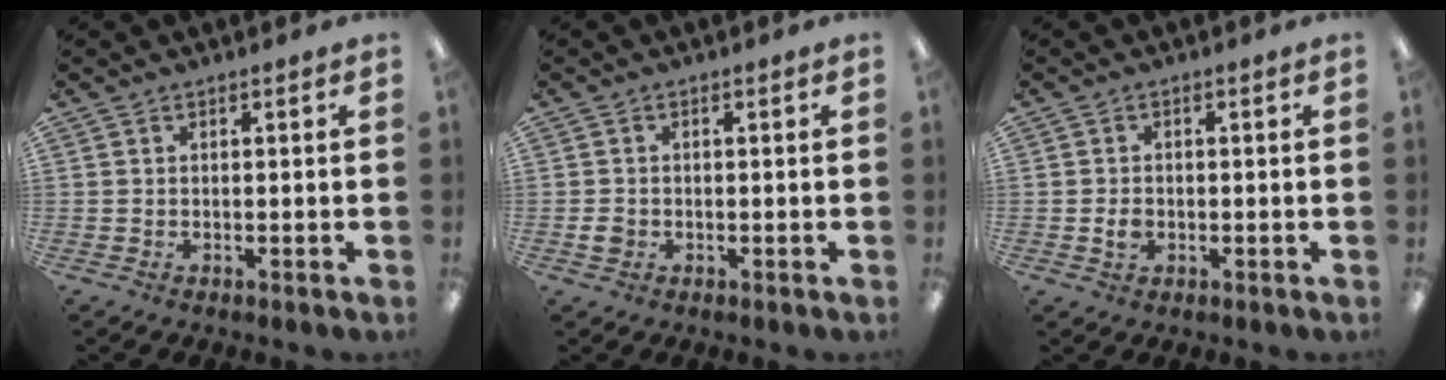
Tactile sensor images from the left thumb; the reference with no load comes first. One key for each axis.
{"total": 2.1, "fx": -0.5, "fy": 1.8, "fz": 0.9, "tx": -0.015, "ty": 0.003, "tz": -0.010}
{"total": 2.5, "fx": -0.5, "fy": 1.9, "fz": 1.5, "tx": -0.025, "ty": 0.003, "tz": -0.008}